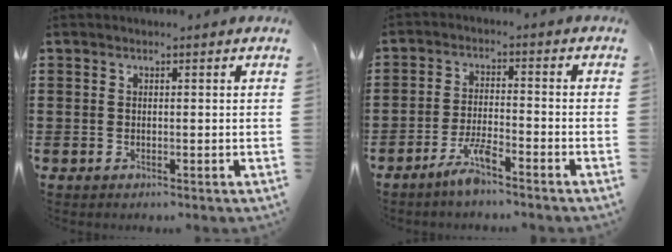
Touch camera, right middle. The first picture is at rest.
{"total": 4.9, "force": [-3.7, 0.6, 3.2], "torque": [-0.074, -0.002, -0.072]}